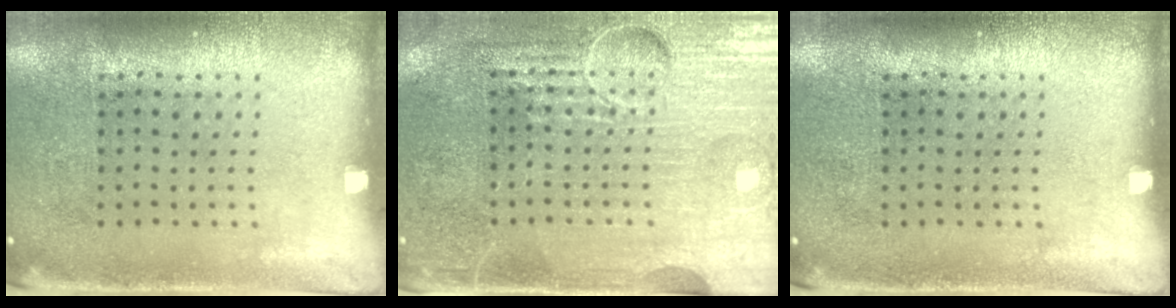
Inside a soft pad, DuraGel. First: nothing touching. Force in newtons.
{"total": 4.2, "press": 4.1, "slide": 1.1}
{"total": 0.0}